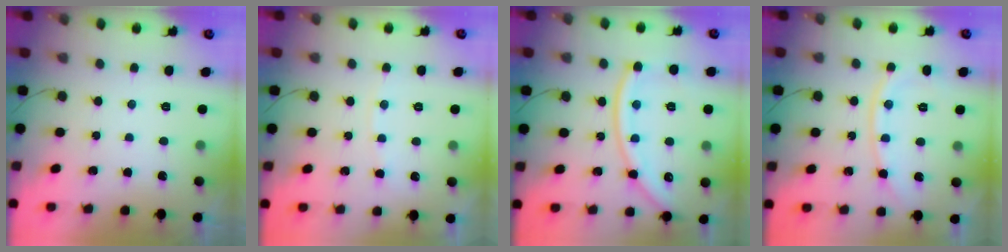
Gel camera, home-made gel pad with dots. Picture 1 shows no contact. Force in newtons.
{"total": 3.0, "press": 3.0, "slide": 0.4}
{"total": 14.5, "press": 14.4, "slide": 1.5}
{"total": 8.7, "press": 8.7, "slide": 0.5}